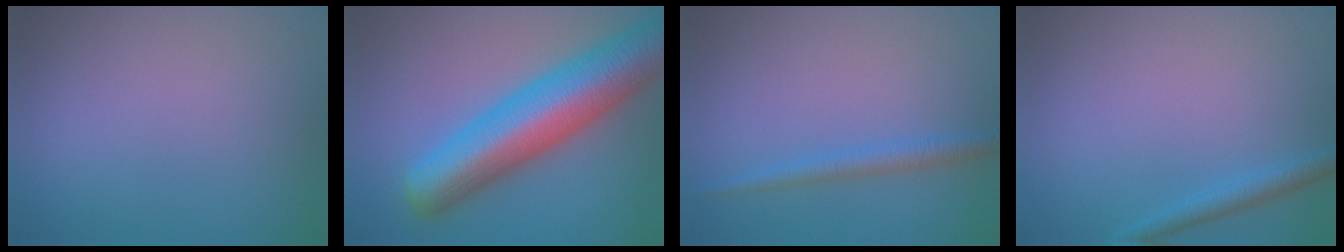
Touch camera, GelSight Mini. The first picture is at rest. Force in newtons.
{"total": 10.8, "press": 10.8, "slide": 0.4}
{"total": 1.8, "press": 1.8, "slide": 0.1}
{"total": 2.3, "press": 2.3, "slide": 0.0}